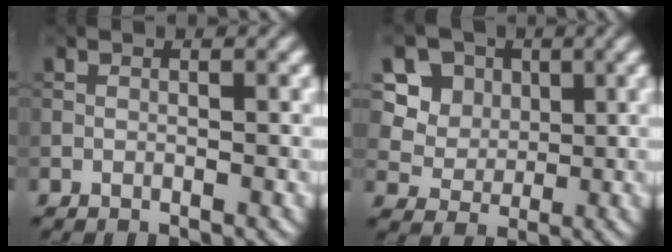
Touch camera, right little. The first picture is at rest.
{"total": 8.1, "force": [3.8, 6.5, 2.9], "torque": [-0.058, 0.013, 0.051]}